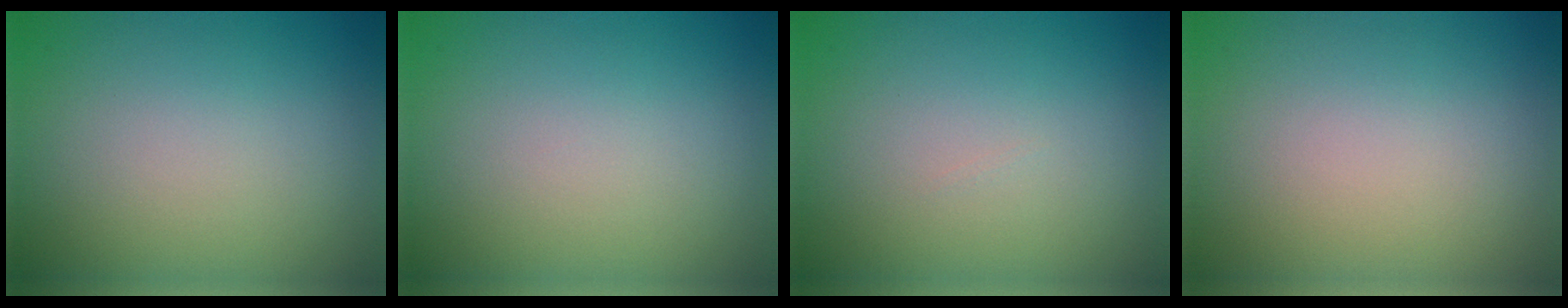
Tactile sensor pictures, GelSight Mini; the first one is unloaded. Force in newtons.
{"total": 0.0}
{"total": 0.0}
{"total": 0.0}